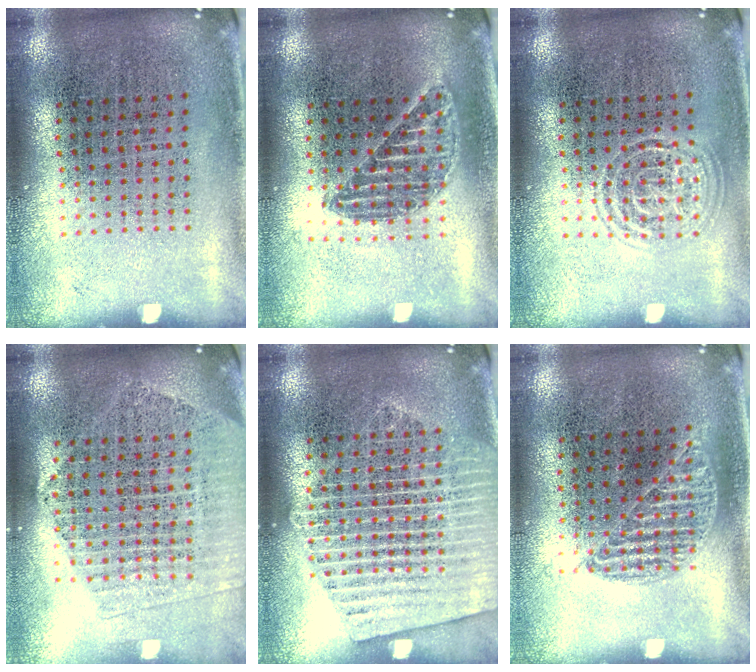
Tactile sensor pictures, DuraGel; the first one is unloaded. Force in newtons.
{"total": 1.2, "press": 1.1, "slide": 0.5}
{"total": 1.4, "press": 1.3, "slide": 0.2}
{"total": 2.1, "press": 1.9, "slide": 0.8}
{"total": 1.9, "press": 1.9, "slide": 0.3}
{"total": 0.8, "press": 0.6, "slide": 0.5}